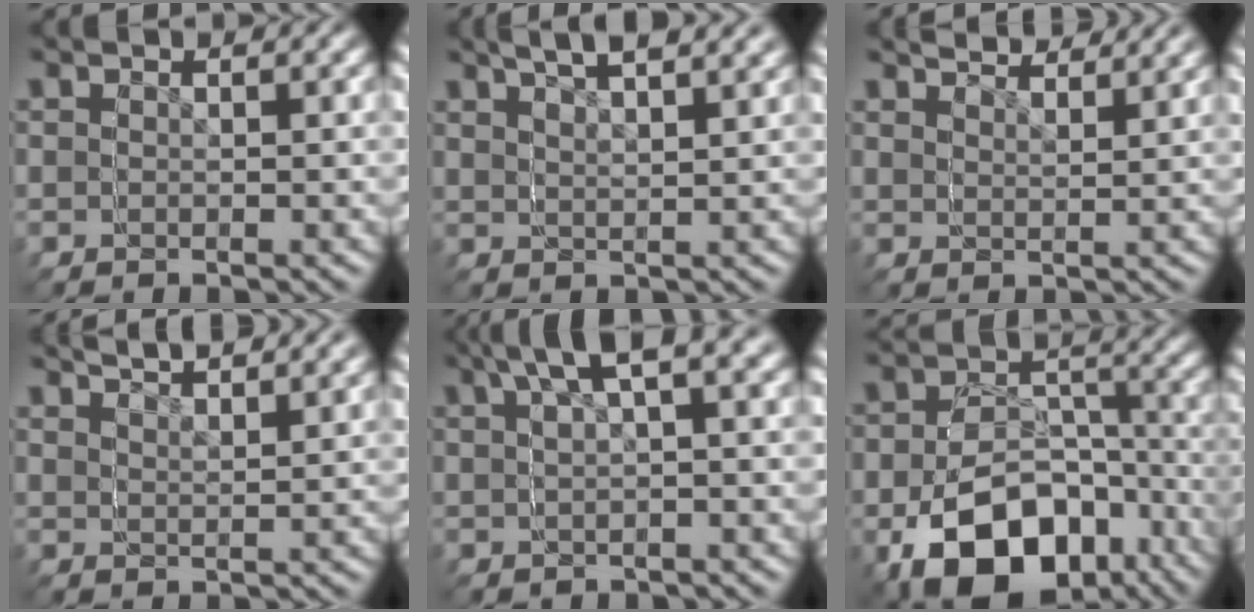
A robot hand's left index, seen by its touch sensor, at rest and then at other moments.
{"total": 3.2, "force": [3.1, 0.2, 0.7], "torque": [-0.021, 0.014, 0.043]}
{"total": 3.0, "force": [2.9, 0.6, 0.2], "torque": [-0.005, 0.008, 0.043]}
{"total": 3.5, "force": [3.3, 0.9, 0.4], "torque": [-0.017, 0.011, 0.048]}
{"total": 1.5, "force": [1.3, -0.3, 0.8], "torque": [-0.024, 0.014, 0.015]}
{"total": 9.0, "force": [-5.6, 7.0, 1.1], "torque": [-0.054, -0.062, -0.066]}